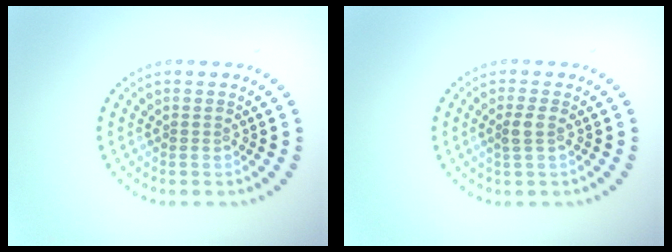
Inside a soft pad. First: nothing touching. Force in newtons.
{"total": 1.4, "press": 1.1, "slide": 0.8}